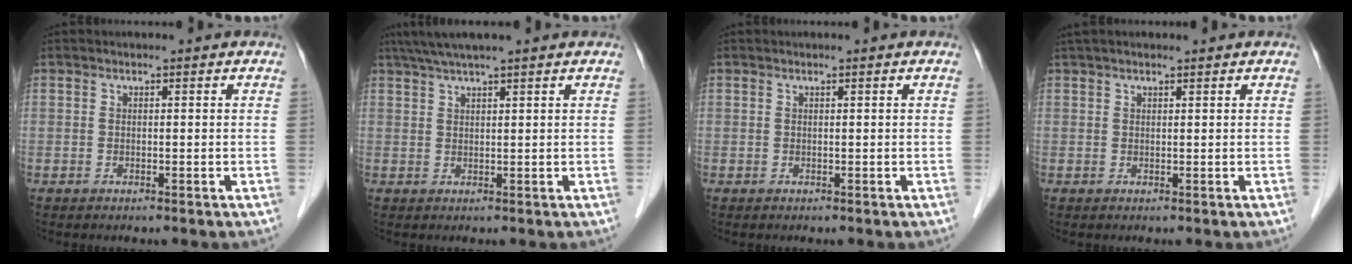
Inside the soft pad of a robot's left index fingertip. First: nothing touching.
{"total": 6.4, "force": [5.2, -0.3, 3.8], "torque": [-0.063, 0.038, 0.088]}
{"total": 0.0}
{"total": 3.5, "force": [2.8, 0.8, 1.9], "torque": [-0.033, 0.031, 0.047]}